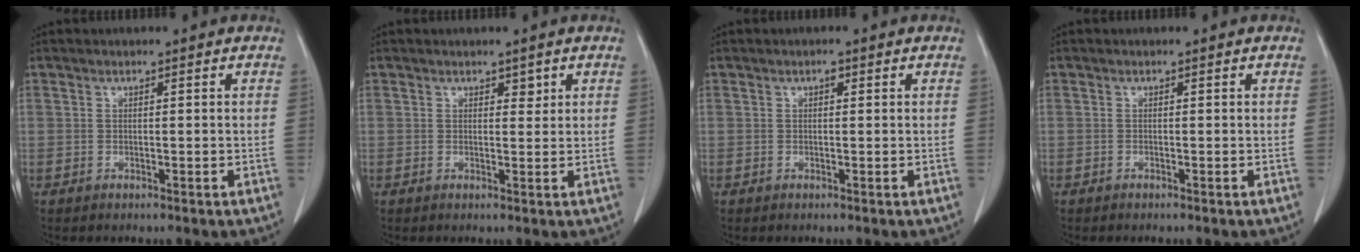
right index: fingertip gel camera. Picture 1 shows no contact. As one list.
[{"total": 1.2, "force": [0.8, 0.7, 0.6], "torque": [-0.010, -0.004, 0.010]}, {"total": 0.7, "force": [0.3, 0.4, 0.5], "torque": [-0.012, 0.002, 0.003]}, {"total": 0.0}]